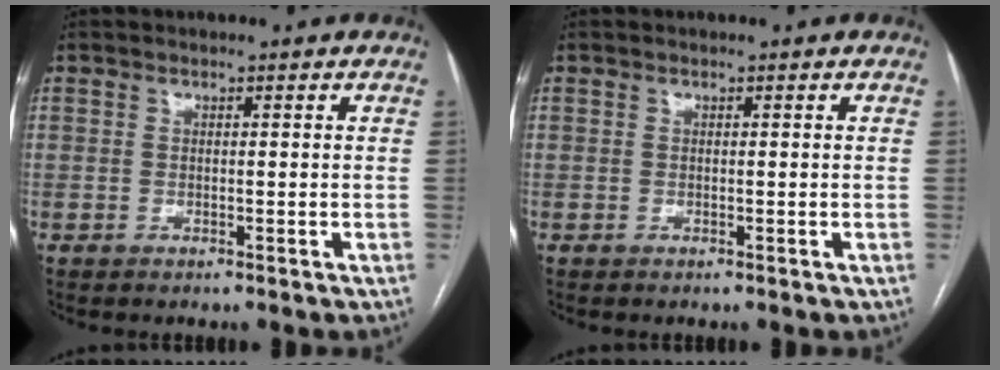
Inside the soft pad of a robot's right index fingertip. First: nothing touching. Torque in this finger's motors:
{"motor_torque": [0.00, 0.00, 0.00, 0.00]}